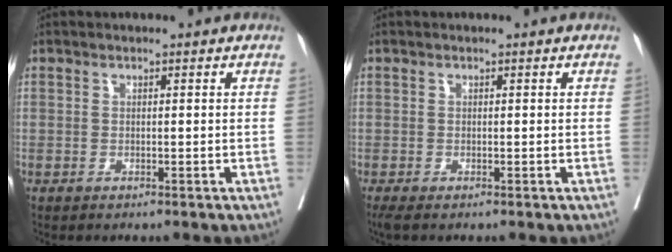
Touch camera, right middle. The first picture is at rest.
{"total": 1.4, "force": [-1.1, 0.0, 0.8], "torque": [-0.014, -0.006, -0.018]}